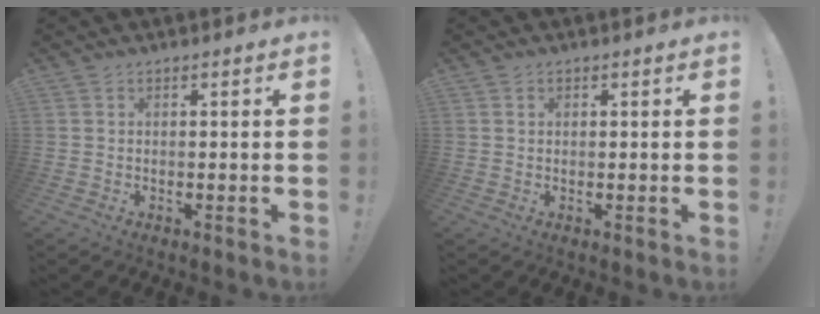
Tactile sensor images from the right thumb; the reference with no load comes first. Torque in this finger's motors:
{"motor_torque": [0.08, -0.32, -0.25, 0.24, 0.01]}